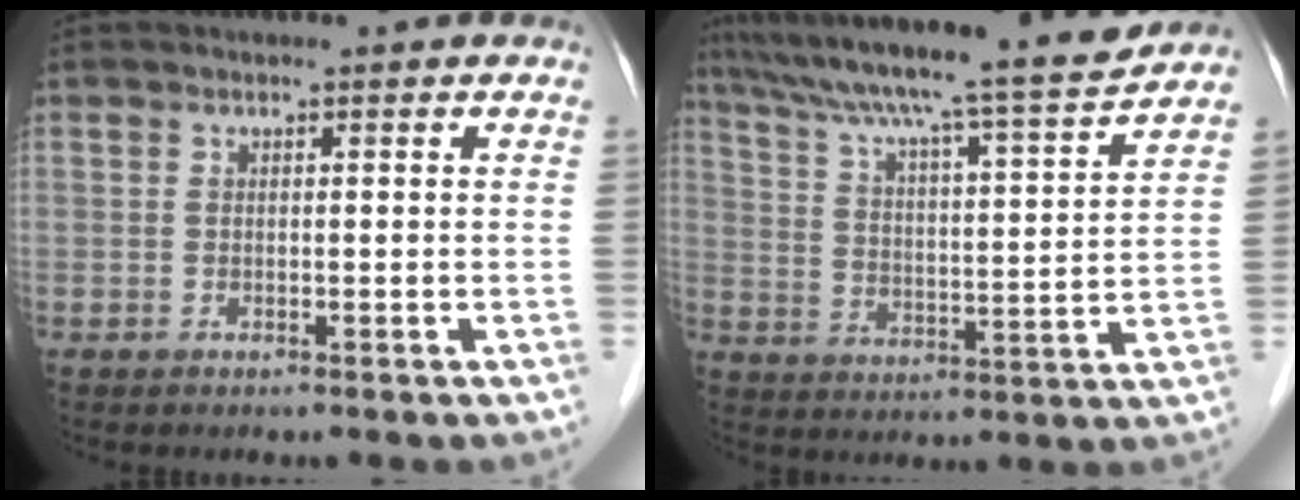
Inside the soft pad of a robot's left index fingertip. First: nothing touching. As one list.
[{"total": 19.5, "force": [17.1, -0.1, 9.3], "torque": [-0.155, -0.009, 0.255]}]